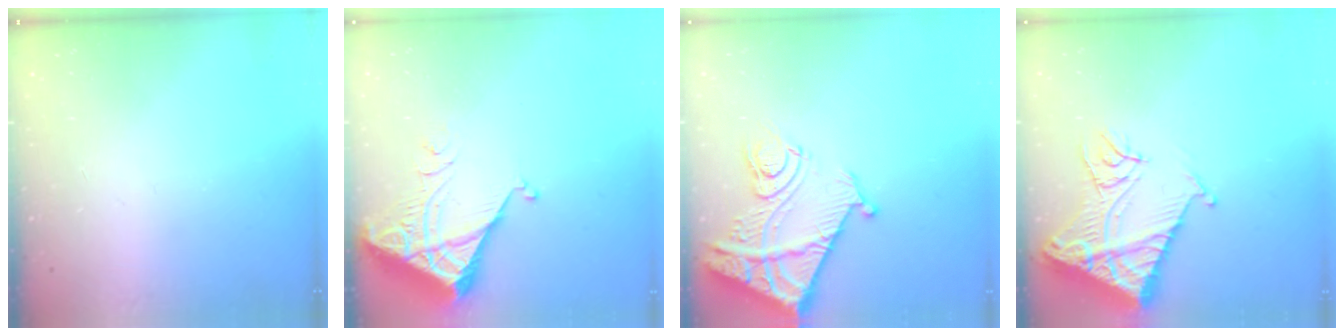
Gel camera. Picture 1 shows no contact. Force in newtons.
{"total": 5.3, "press": 5.3, "slide": 0.7}
{"total": 14.7, "press": 14.6, "slide": 1.7}
{"total": 15.7, "press": 15.6, "slide": 1.7}